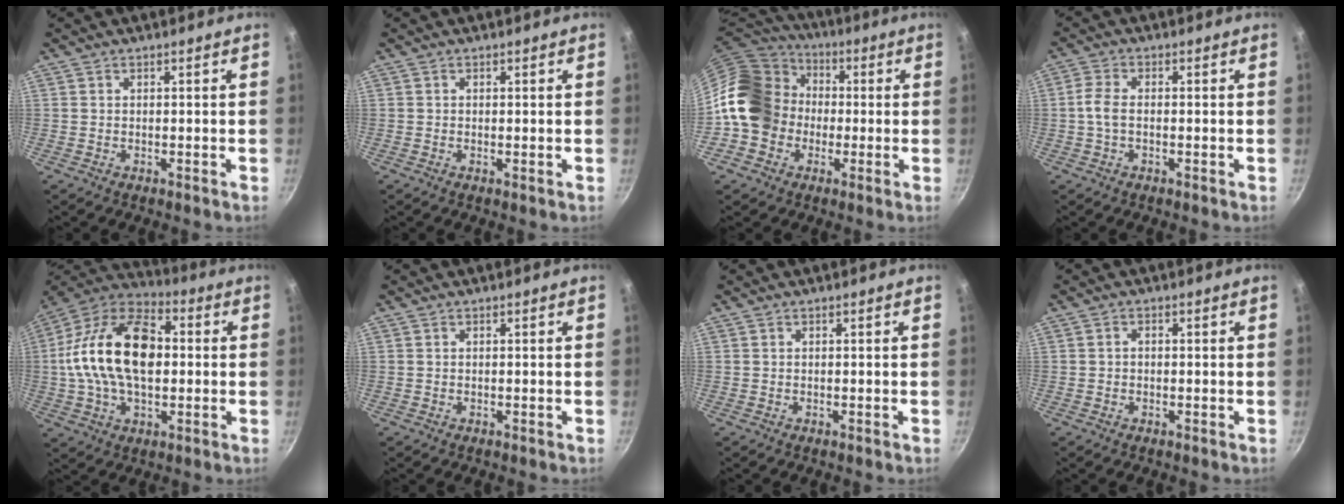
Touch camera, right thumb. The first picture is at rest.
{"total": 0.0}
{"total": 17.6, "force": [-0.9, 15.2, 9.0], "torque": [-0.140, 0.050, -0.023]}
{"total": 3.7, "force": [-0.4, 2.1, 3.1], "torque": [-0.072, 0.012, -0.015]}
{"total": 22.2, "force": [1.0, 13.4, 17.7], "torque": [-0.305, 0.032, 0.001]}
{"total": 0.0}
{"total": 0.0}
{"total": 1.0, "force": [-0.2, 0.8, 0.6], "torque": [-0.010, 0.006, -0.003]}